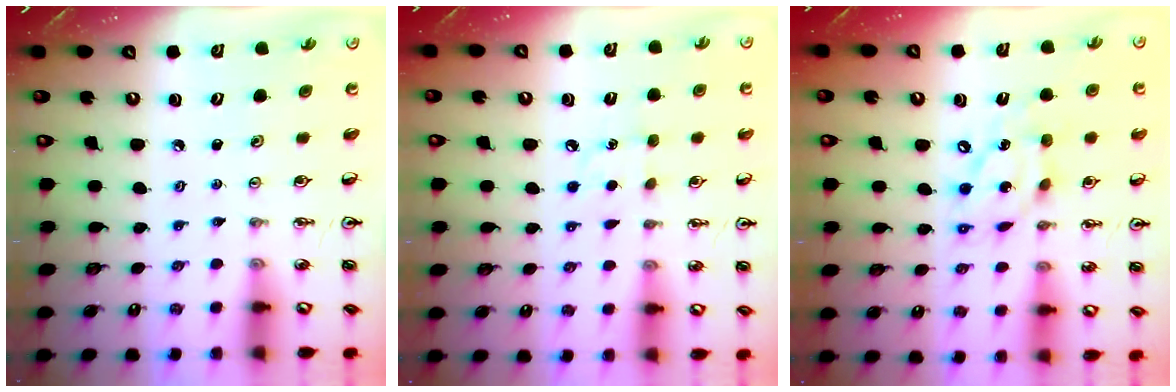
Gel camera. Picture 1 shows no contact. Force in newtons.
{"total": 6.6, "press": 6.6, "slide": 0.7}
{"total": 12.7, "press": 12.7, "slide": 1.5}